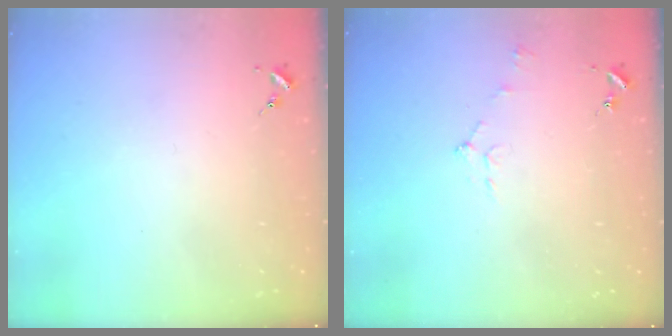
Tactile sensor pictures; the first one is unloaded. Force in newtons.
{"total": 5.3, "press": 5.3, "slide": 0.6}